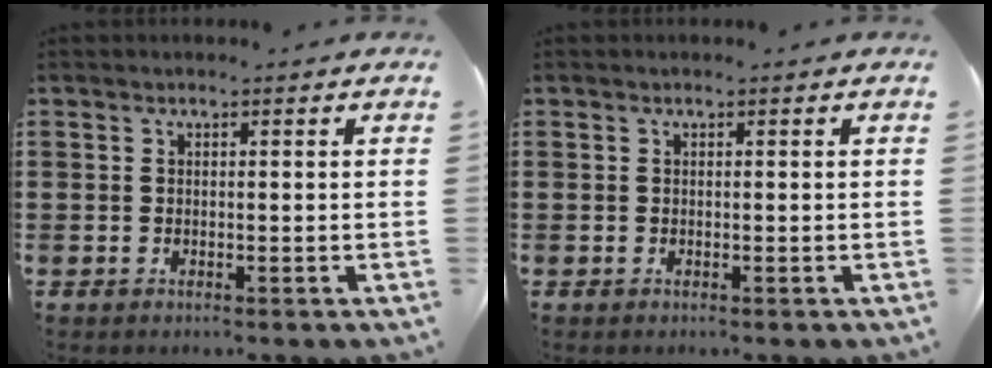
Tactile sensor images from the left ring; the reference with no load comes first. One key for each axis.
{"total": 0.0}